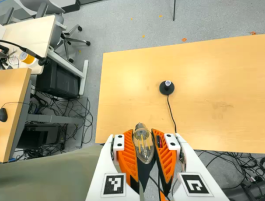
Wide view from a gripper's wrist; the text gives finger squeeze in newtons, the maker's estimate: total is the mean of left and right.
{"total": 21.6, "left": 24.3, "right": 18.8}